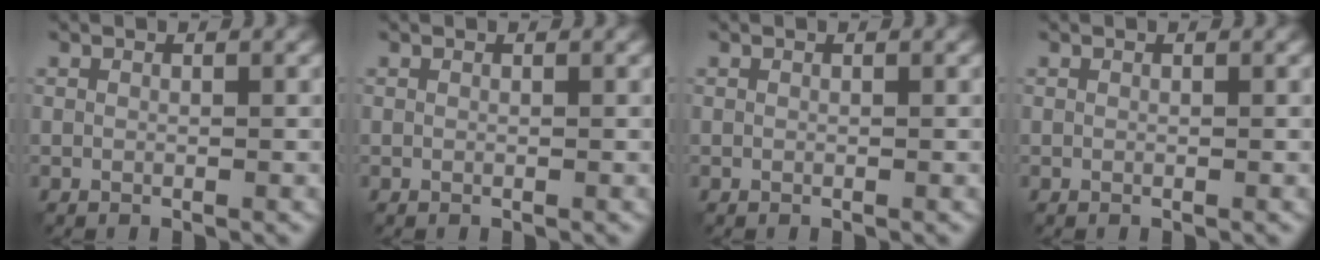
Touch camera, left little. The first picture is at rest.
{"total": 0.0}
{"total": 0.0}
{"total": 0.0}